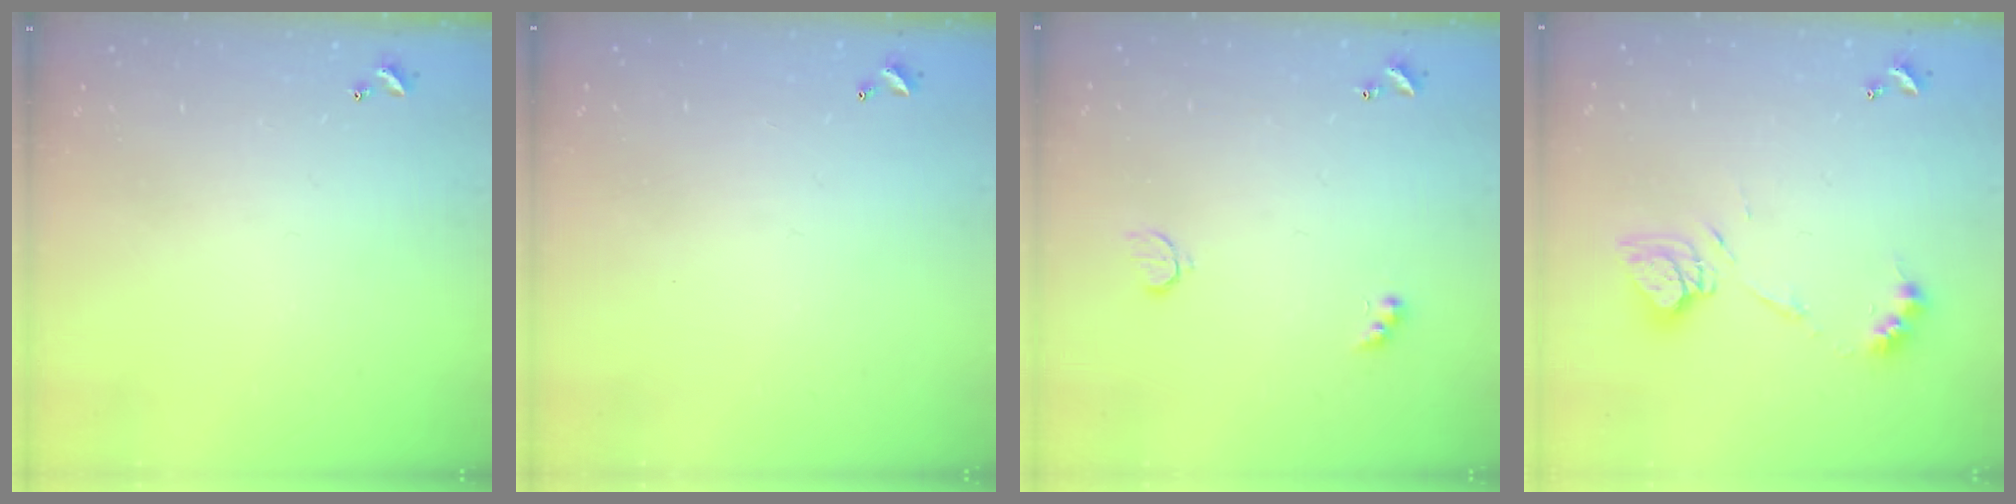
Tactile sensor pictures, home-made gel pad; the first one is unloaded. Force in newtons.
{"total": 2.7, "press": 2.7, "slide": 0.1}
{"total": 4.5, "press": 4.5, "slide": 0.8}
{"total": 10.9, "press": 10.9, "slide": 1.0}